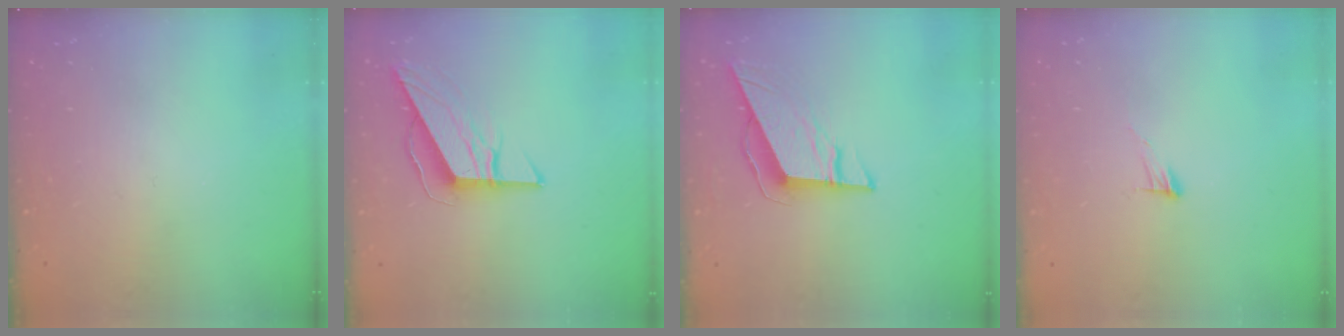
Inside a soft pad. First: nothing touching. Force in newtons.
{"total": 9.2, "press": 9.2, "slide": 0.6}
{"total": 9.0, "press": 9.0, "slide": 1.0}
{"total": 5.2, "press": 5.1, "slide": 0.4}